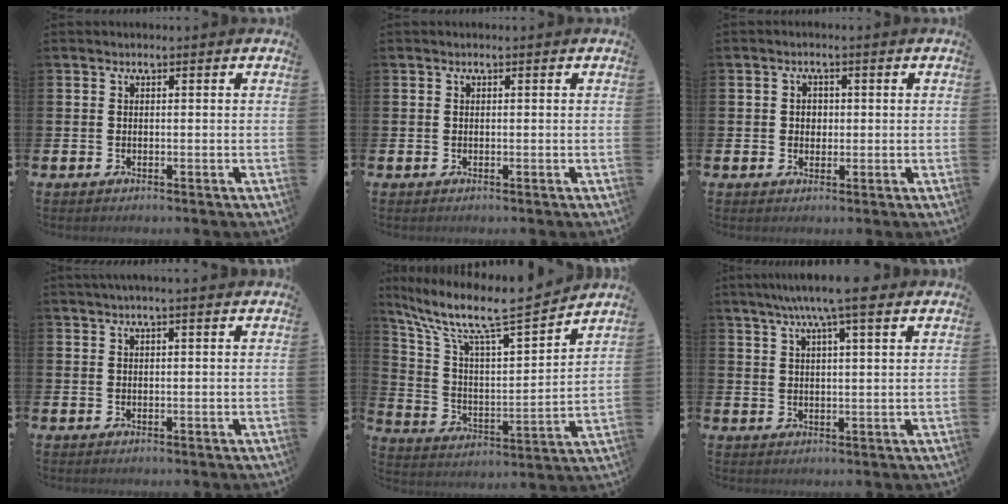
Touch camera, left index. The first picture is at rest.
{"total": 0.0}
{"total": 2.0, "force": [0.3, 1.7, 0.9], "torque": [-0.006, 0.004, 0.000]}
{"total": 1.3, "force": [1.1, -0.2, 0.8], "torque": [-0.021, 0.004, 0.021]}
{"total": 9.5, "force": [7.7, 1.6, 5.2], "torque": [-0.143, -0.049, 0.126]}
{"total": 6.6, "force": [5.4, 0.5, 3.8], "torque": [-0.078, -0.012, 0.093]}